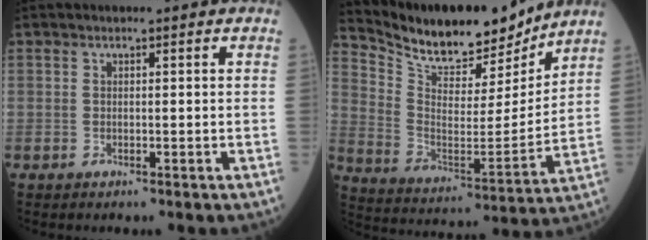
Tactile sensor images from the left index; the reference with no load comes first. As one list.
[{"total": 17.0, "force": [15.2, 5.0, 5.9], "torque": [-0.120, -0.009, 0.257]}]